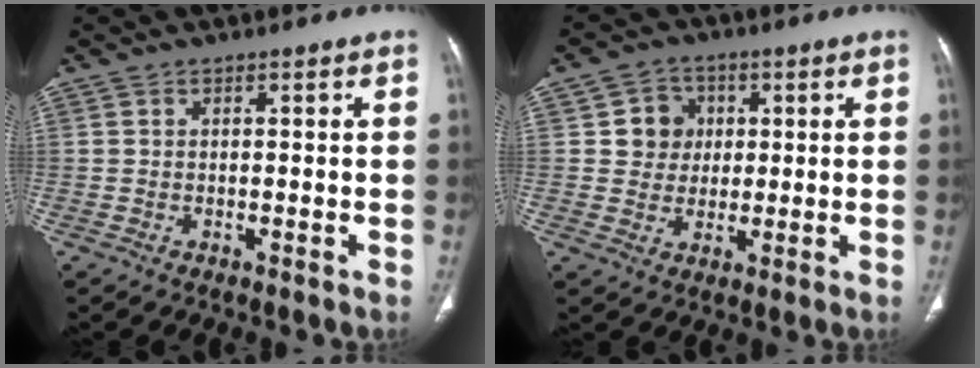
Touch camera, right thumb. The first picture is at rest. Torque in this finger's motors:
{"motor_torque": [0.05, 0.91, 0.34, -0.24, -0.04]}